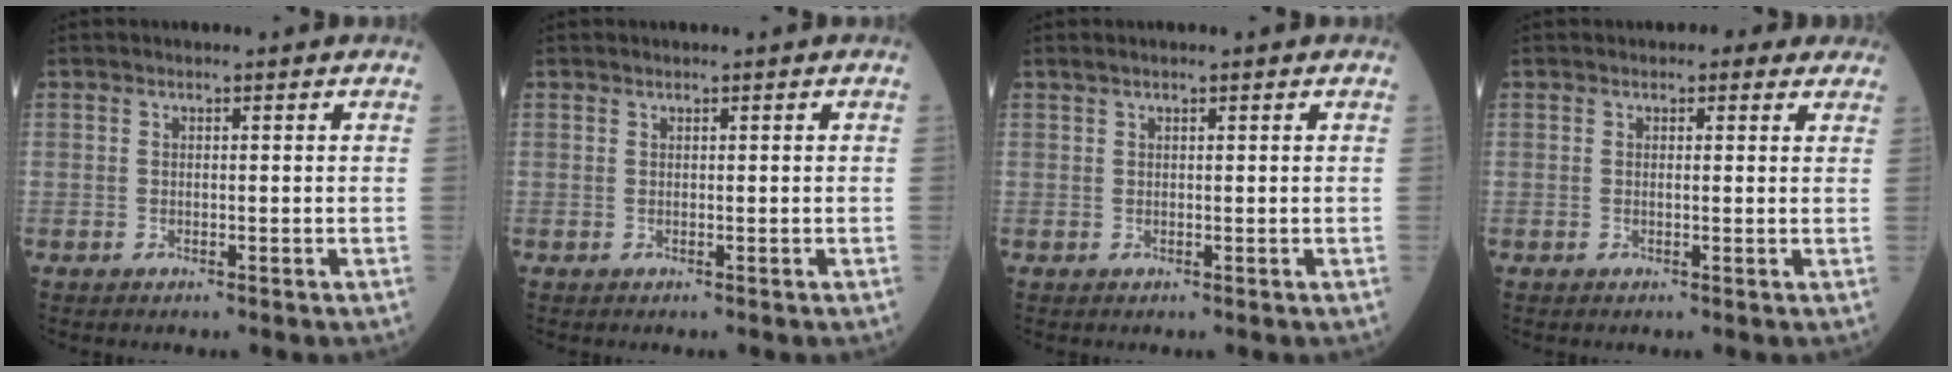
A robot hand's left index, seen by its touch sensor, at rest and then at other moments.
{"total": 0.0}
{"total": 1.8, "force": [1.4, 0.3, 1.0], "torque": [-0.021, 0.026, 0.027]}
{"total": 2.8, "force": [2.0, 1.4, 1.3], "torque": [-0.012, 0.010, 0.017]}